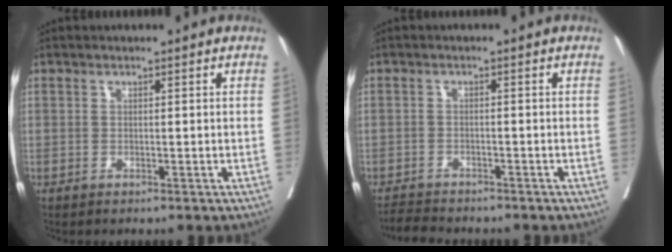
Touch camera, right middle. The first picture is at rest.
{"total": 4.3, "force": [-4.1, 0.6, 0.8], "torque": [-0.011, -0.014, -0.070]}